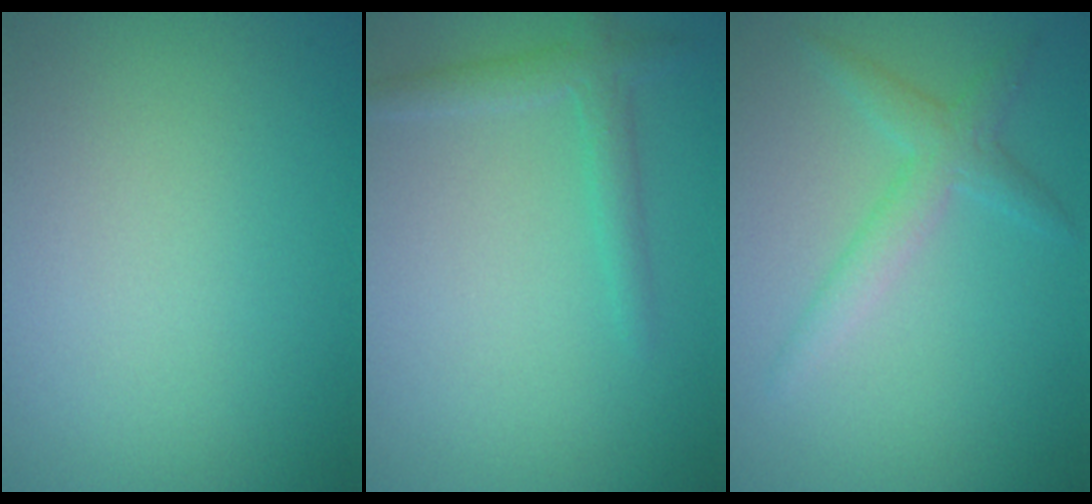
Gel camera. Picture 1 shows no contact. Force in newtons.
{"total": 1.9, "press": 1.9, "slide": 0.1}
{"total": 2.4, "press": 2.4, "slide": 0.0}